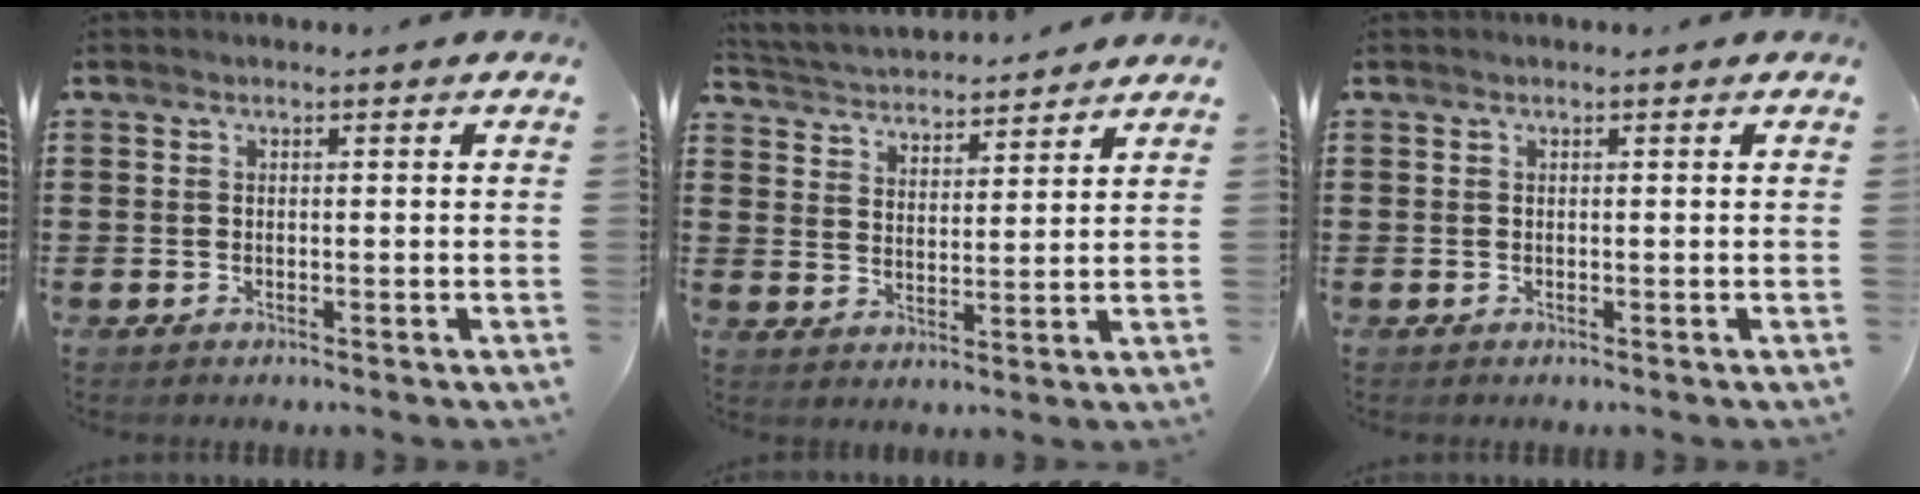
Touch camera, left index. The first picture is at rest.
{"total": 3.5, "force": [3.4, 0.3, -0.2], "torque": [-0.017, -0.022, 0.057]}
{"total": 0.0}